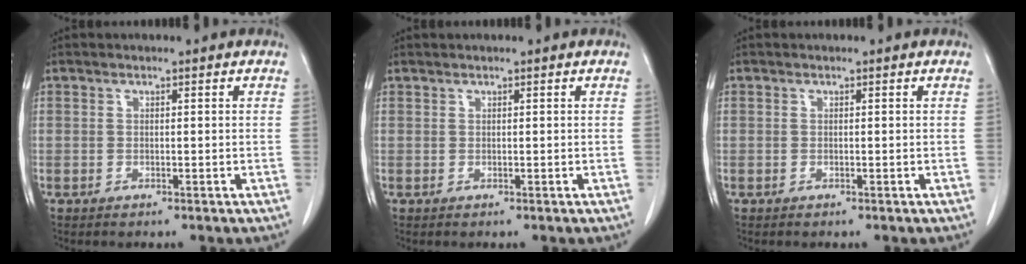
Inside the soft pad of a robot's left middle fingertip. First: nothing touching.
{"total": 0.0}
{"total": 0.0}